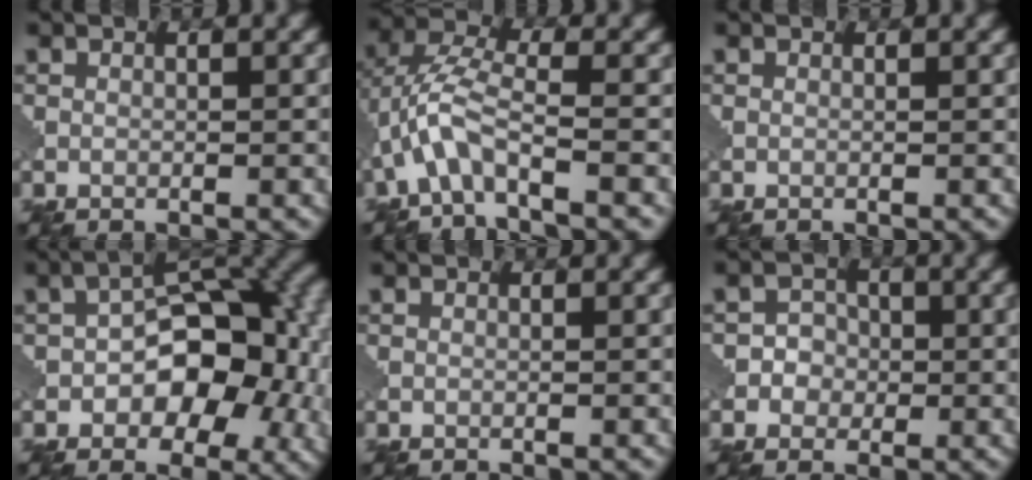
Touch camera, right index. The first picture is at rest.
{"total": 4.6, "force": [-2.1, 1.3, 3.9], "torque": [-0.086, 0.016, -0.052]}
{"total": 0.0}
{"total": 10.8, "force": [-1.3, 6.8, 8.3], "torque": [-0.088, 0.014, -0.028]}
{"total": 0.0}
{"total": 2.6, "force": [-0.6, 2.4, 0.6], "torque": [0.011, 0.007, -0.023]}